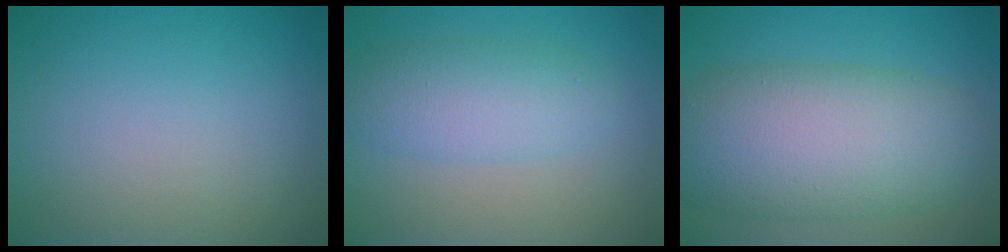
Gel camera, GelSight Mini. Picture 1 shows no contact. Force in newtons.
{"total": 4.1, "press": 4.1, "slide": 0.0}
{"total": 10.2, "press": 10.2, "slide": 0.4}